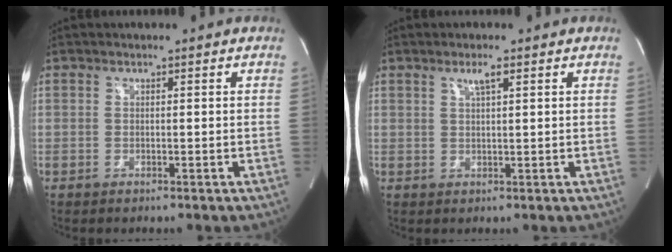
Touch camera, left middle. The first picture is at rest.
{"total": 2.1, "force": [1.2, 0.1, 1.7], "torque": [-0.035, 0.000, 0.022]}